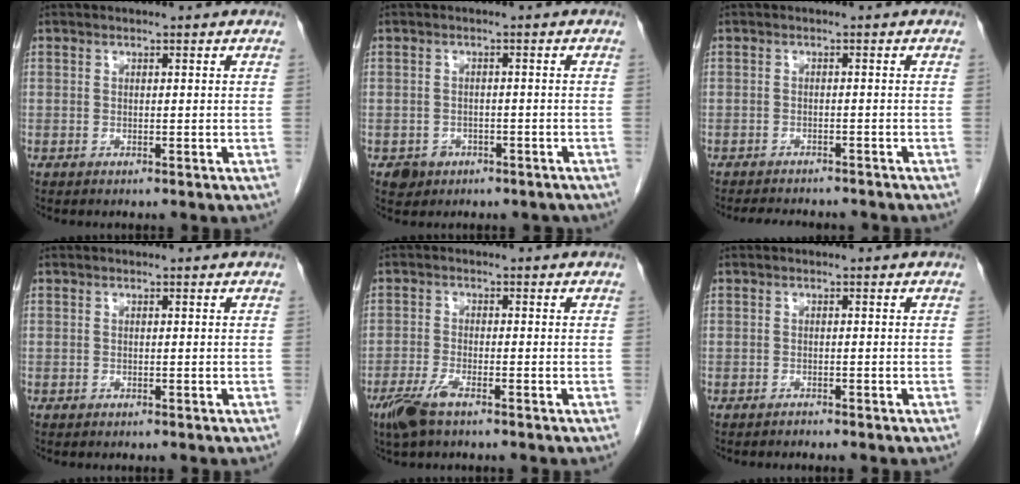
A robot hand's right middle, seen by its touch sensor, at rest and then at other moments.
{"total": 3.4, "force": [-2.0, 2.8, 0.5], "torque": [-0.002, 0.010, -0.022]}
{"total": 7.6, "force": [-6.9, 1.9, 2.5], "torque": [-0.035, -0.004, -0.088]}
{"total": 0.0}
{"total": 4.4, "force": [-3.0, 0.8, 3.1], "torque": [-0.073, -0.009, -0.057]}
{"total": 0.6, "force": [-0.6, 0.0, 0.0], "torque": [-0.008, -0.004, -0.011]}